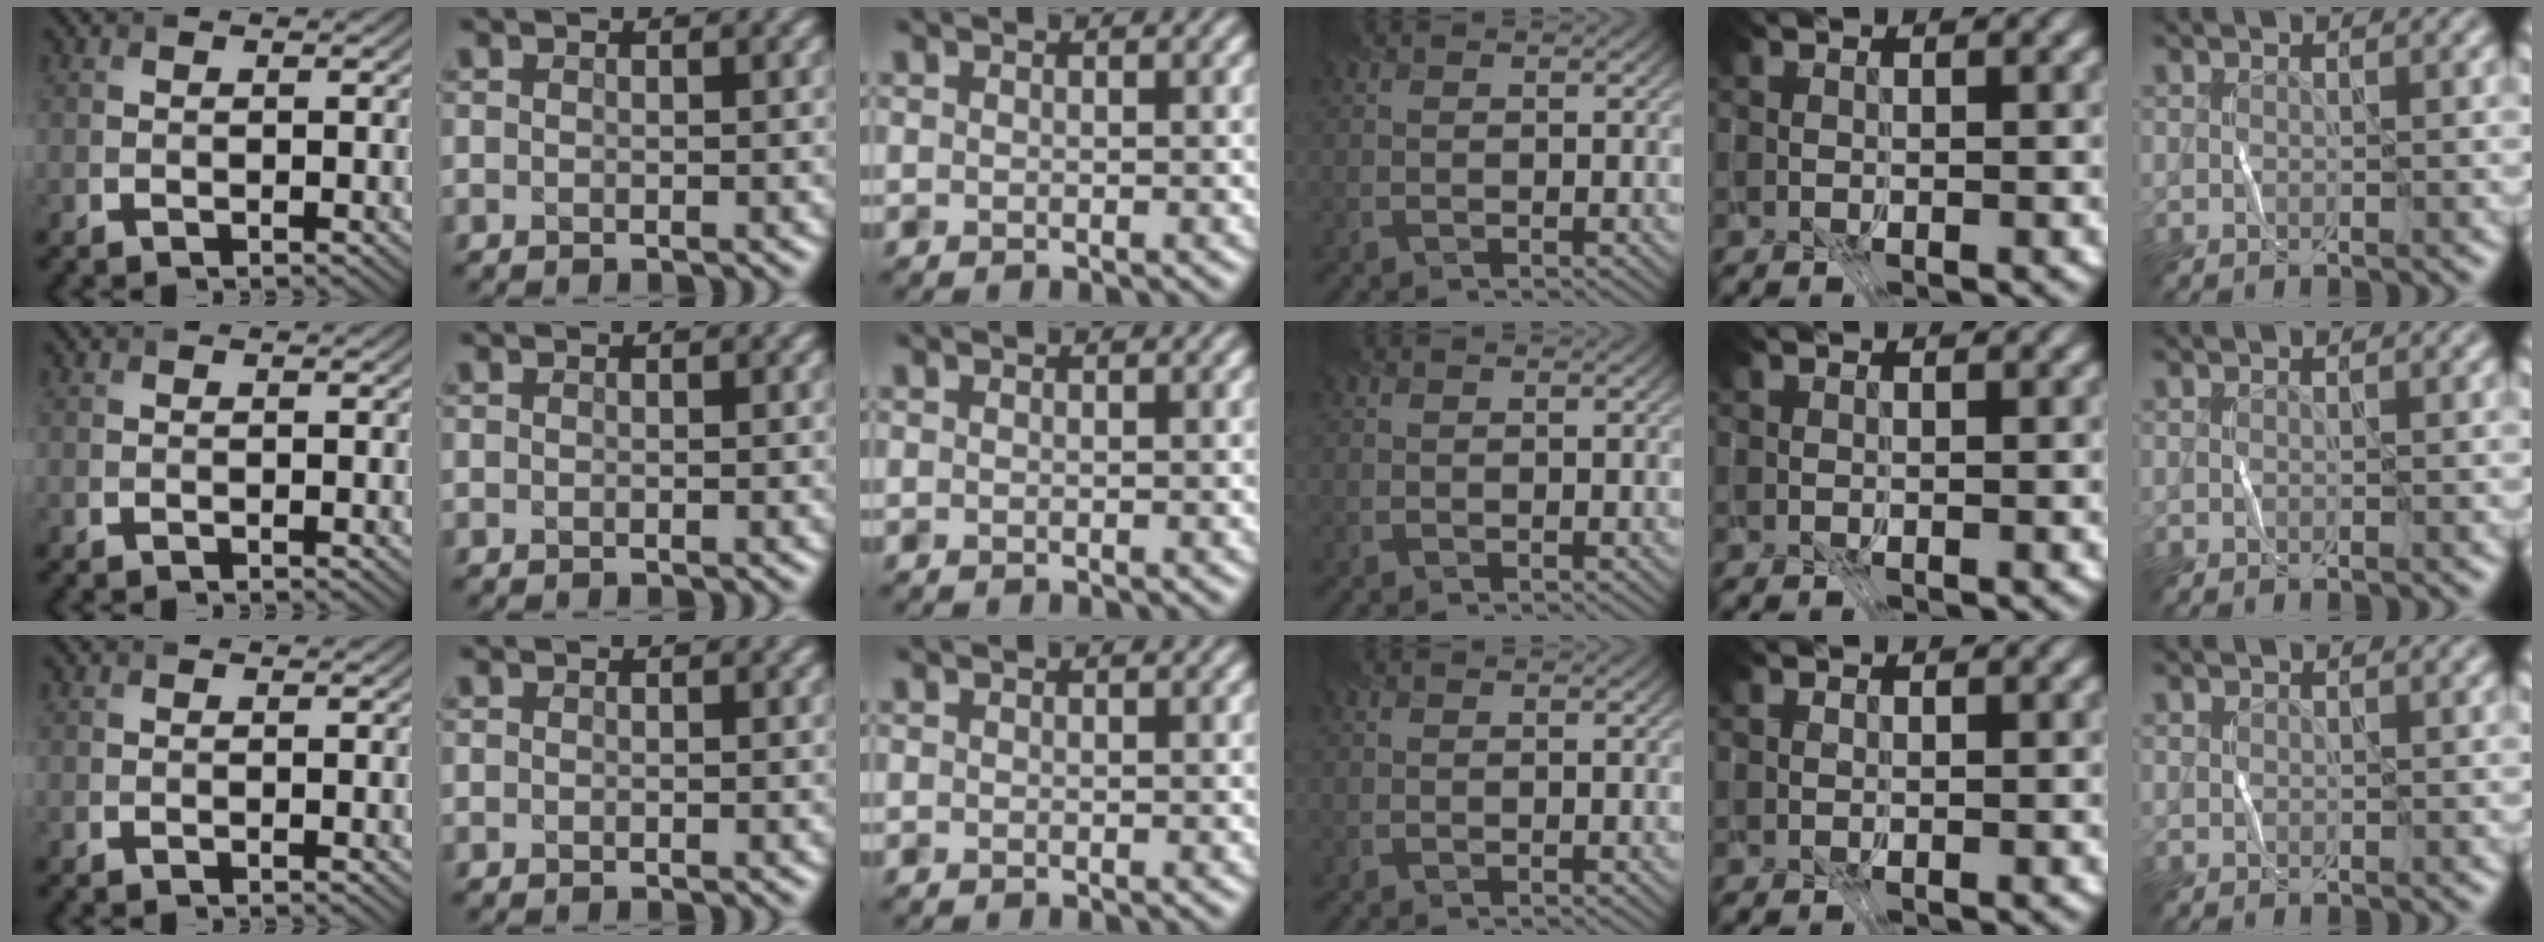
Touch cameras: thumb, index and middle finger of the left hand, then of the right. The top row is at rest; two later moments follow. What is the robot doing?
{"motion": "fold", "object": "coffee filter"}